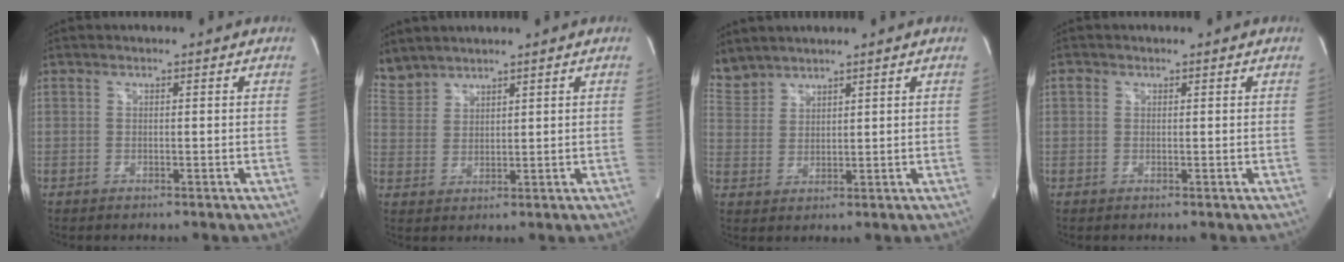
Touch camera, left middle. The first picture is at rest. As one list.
[{"total": 4.6, "force": [4.4, 1.2, -0.1], "torque": [-0.009, 0.012, 0.102]}, {"total": 4.8, "force": [4.6, 1.2, 0.0], "torque": [-0.012, 0.012, 0.106]}, {"total": 0.7, "force": [0.2, 0.6, 0.2], "torque": [0.000, 0.001, 0.002]}]